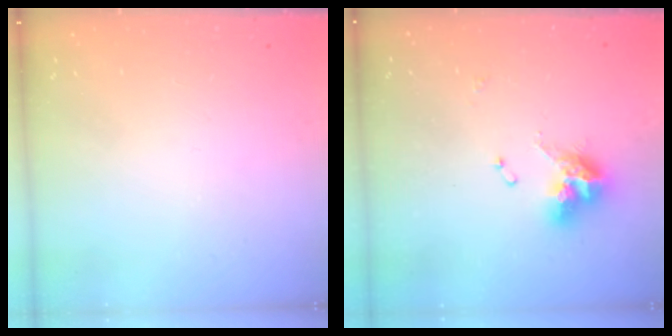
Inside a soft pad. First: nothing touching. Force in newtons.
{"total": 11.3, "press": 11.2, "slide": 1.0}